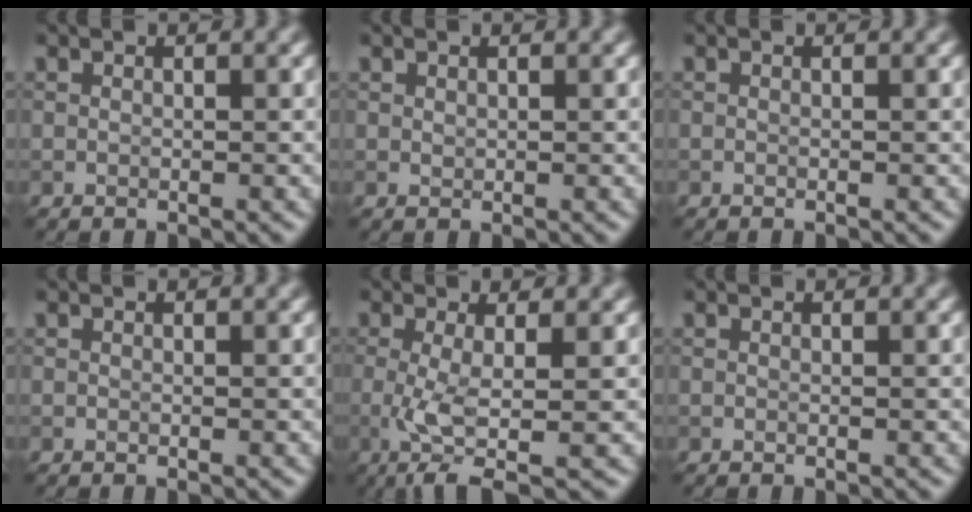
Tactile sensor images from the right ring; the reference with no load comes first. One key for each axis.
{"total": 0.0}
{"total": 0.0}
{"total": 0.0}
{"total": 3.7, "fx": -1.1, "fy": 0.5, "fz": 3.5, "tx": -0.061, "ty": -0.012, "tz": -0.025}
{"total": 0.0}